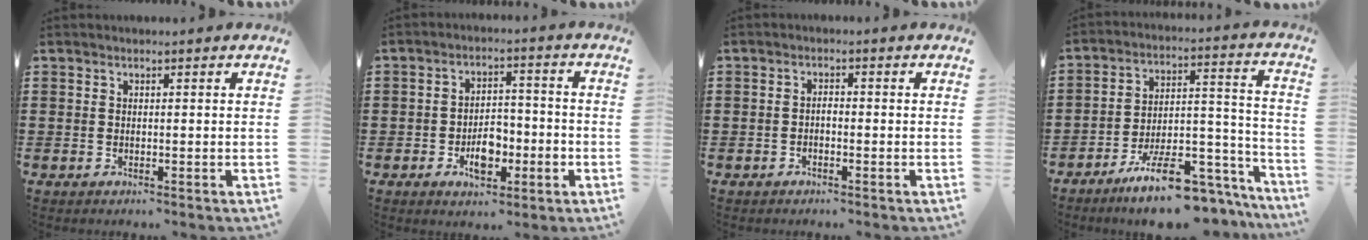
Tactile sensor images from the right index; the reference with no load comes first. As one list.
[{"total": 5.7, "force": [-2.4, 2.9, 4.3], "torque": [-0.070, 0.001, -0.042]}, {"total": 1.0, "force": [-0.5, 0.3, 0.8], "torque": [-0.019, -0.005, -0.009]}, {"total": 12.6, "force": [-9.8, 3.9, 6.9], "torque": [-0.096, 0.050, -0.171]}]